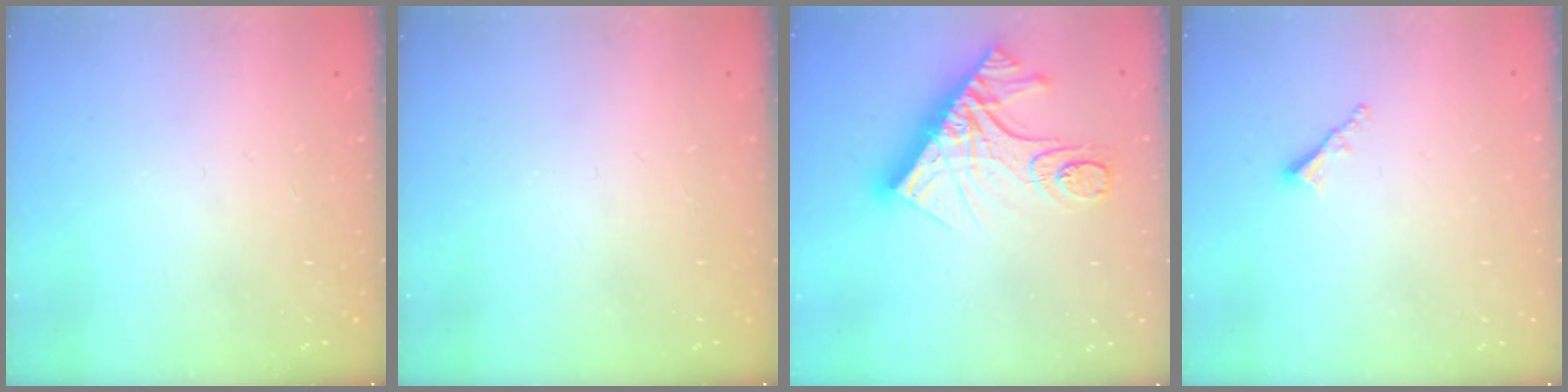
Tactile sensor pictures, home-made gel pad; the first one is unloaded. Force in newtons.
{"total": 0.0}
{"total": 17.1, "press": 17.1, "slide": 1.4}
{"total": 2.0, "press": 2.0, "slide": 0.5}